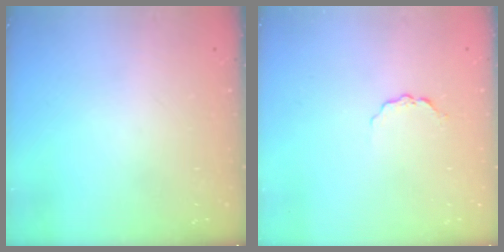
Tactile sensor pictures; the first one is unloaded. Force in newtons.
{"total": 3.4, "press": 3.3, "slide": 0.5}